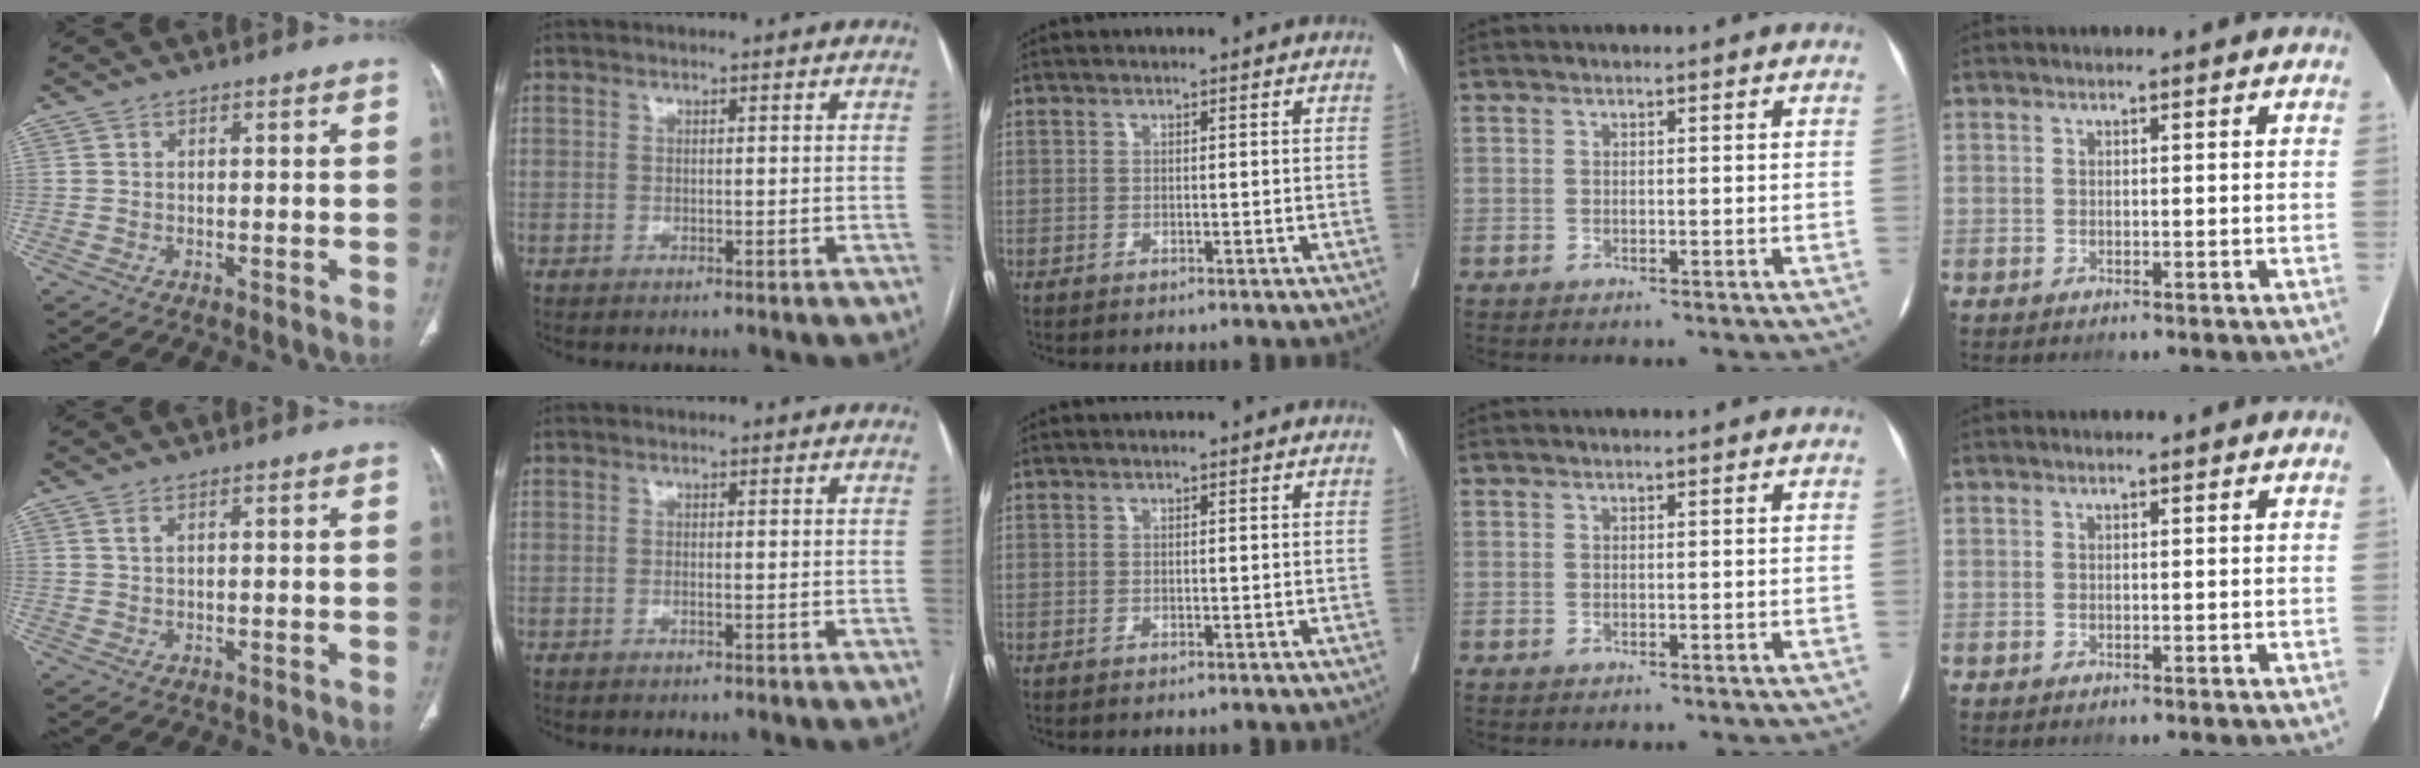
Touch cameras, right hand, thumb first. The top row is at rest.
{"thumb": {"total": 1.2, "force": [0.6, 0.4, 0.9], "torque": [-0.021, 0.005, 0.017]}, "index": {"total": 0.7, "force": [-0.3, 0.0, 0.6], "torque": [-0.013, 0.000, -0.003]}}